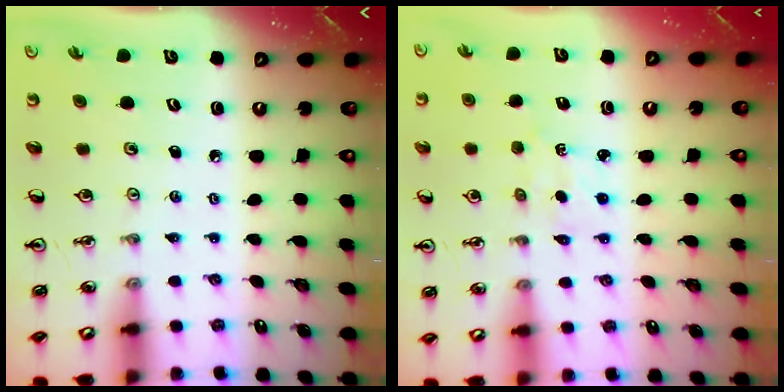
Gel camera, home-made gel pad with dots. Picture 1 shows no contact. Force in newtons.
{"total": 1.5, "press": 1.5, "slide": 0.3}